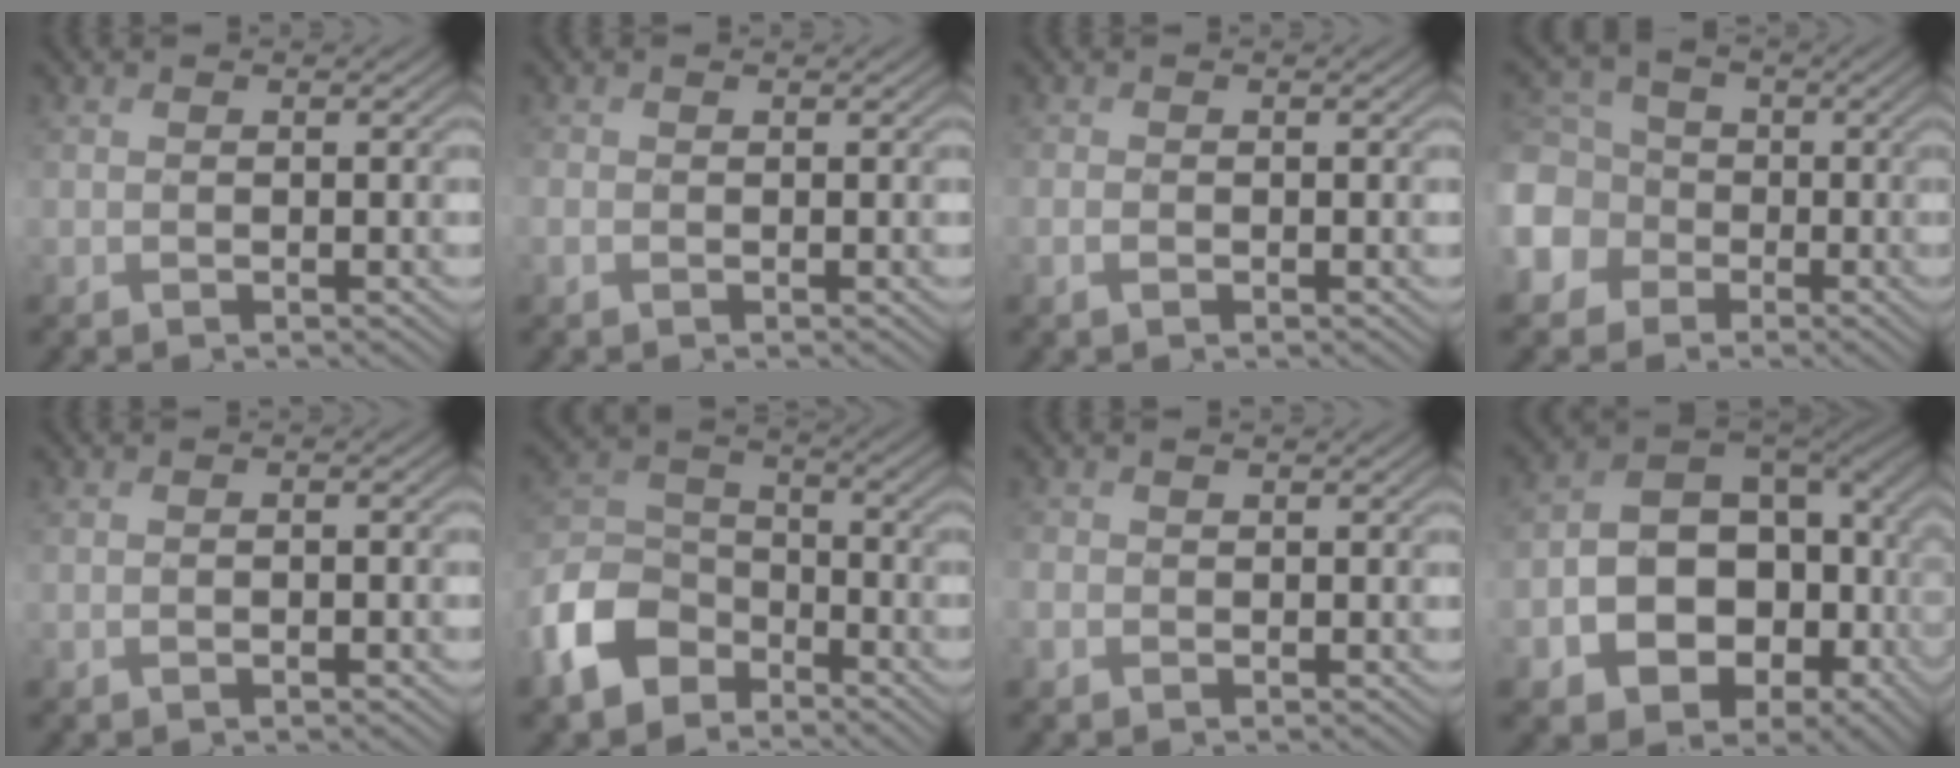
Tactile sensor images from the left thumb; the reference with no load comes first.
{"total": 0.9, "force": [-0.3, 0.8, 0.5], "torque": [-0.018, 0.000, -0.007]}
{"total": 1.0, "force": [-0.4, 0.5, 0.8], "torque": [-0.021, -0.001, -0.008]}
{"total": 8.8, "force": [-2.5, 7.8, 3.3], "torque": [-0.125, -0.013, -0.074]}
{"total": 0.9, "force": [-0.2, 0.2, 0.9], "torque": [-0.017, 0.001, -0.004]}
{"total": 10.2, "force": [-6.2, 6.4, 5.0], "torque": [-0.125, -0.010, -0.148]}
{"total": 1.2, "force": [-0.3, 1.1, 0.5], "torque": [-0.020, -0.001, -0.009]}
{"total": 16.0, "force": [-3.2, 11.8, 10.3], "torque": [-0.189, -0.043, -0.030]}